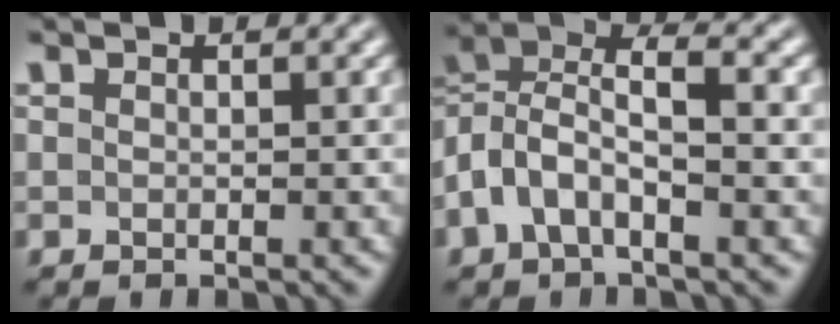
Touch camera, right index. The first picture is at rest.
{"total": 9.1, "force": [1.5, 6.4, 6.3], "torque": [-0.136, -0.004, 0.015]}